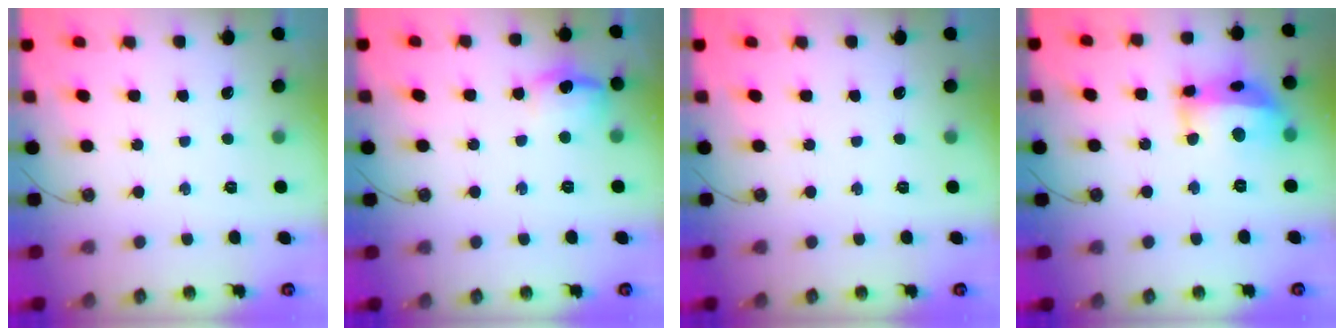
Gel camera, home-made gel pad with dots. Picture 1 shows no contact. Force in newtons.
{"total": 12.0, "press": 11.9, "slide": 0.9}
{"total": 0.0}
{"total": 17.0, "press": 16.9, "slide": 1.9}